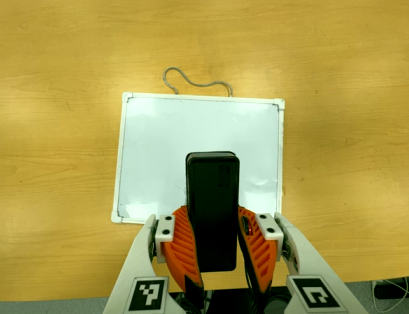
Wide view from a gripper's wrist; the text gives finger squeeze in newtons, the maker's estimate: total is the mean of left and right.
{"total": 10.3, "left": 8.5, "right": 12.0}